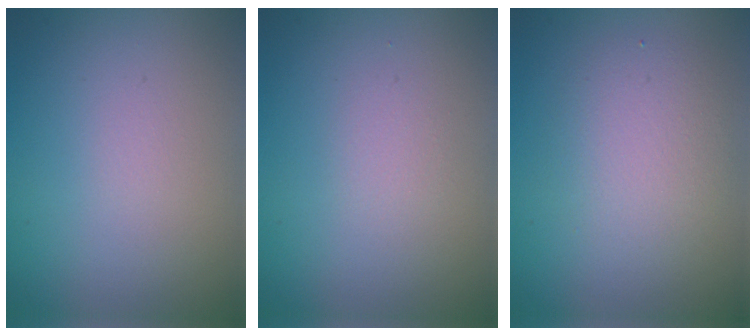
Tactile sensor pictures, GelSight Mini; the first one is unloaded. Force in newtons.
{"total": 0.8, "press": 0.7, "slide": 0.1}
{"total": 3.1, "press": 3.1, "slide": 0.2}